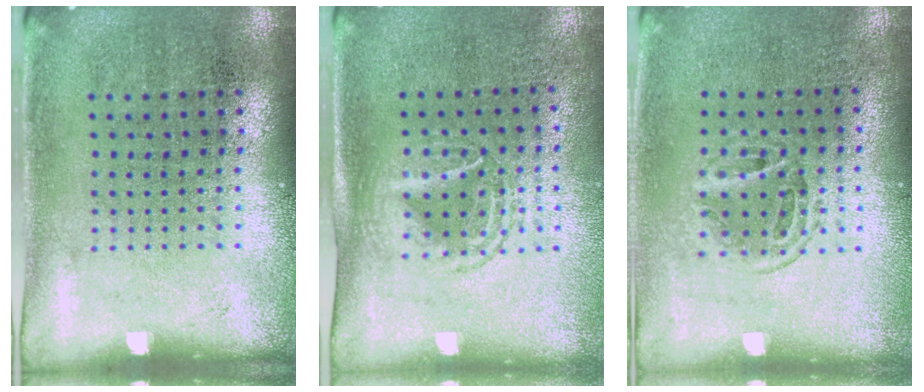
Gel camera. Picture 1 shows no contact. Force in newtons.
{"total": 1.5, "press": 1.3, "slide": 0.7}
{"total": 1.2, "press": 1.0, "slide": 0.7}